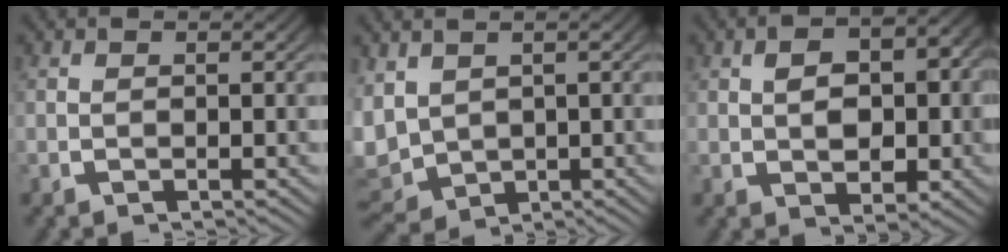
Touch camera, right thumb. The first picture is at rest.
{"total": 8.4, "force": [-1.3, 6.9, 4.6], "torque": [-0.133, -0.044, 0.004]}
{"total": 6.1, "force": [0.1, 4.1, 4.5], "torque": [-0.072, -0.031, 0.020]}